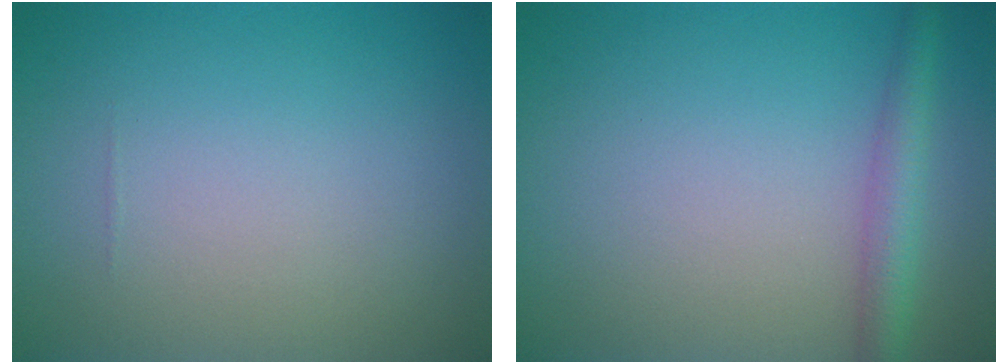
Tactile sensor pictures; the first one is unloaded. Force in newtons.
{"total": 2.9, "press": 2.9, "slide": 0.1}